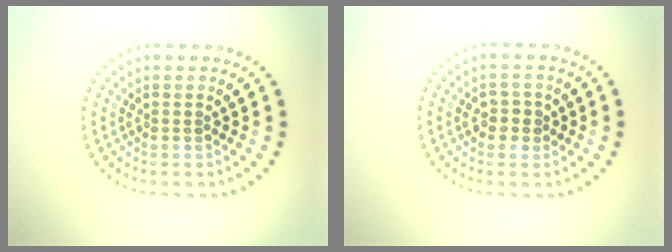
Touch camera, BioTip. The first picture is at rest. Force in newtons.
{"total": 1.5, "press": 1.4, "slide": 0.2}